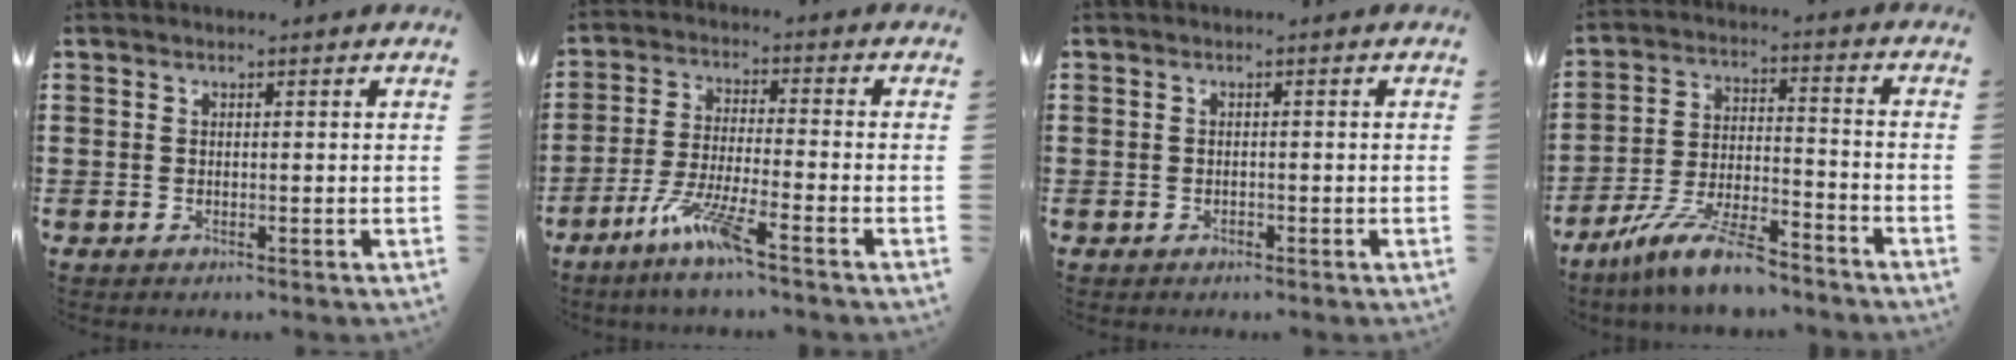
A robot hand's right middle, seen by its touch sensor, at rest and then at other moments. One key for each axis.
{"total": 7.4, "fx": -5.1, "fy": 0.4, "fz": 5.3, "tx": -0.108, "ty": -0.009, "tz": -0.096}
{"total": 1.1, "fx": -1.0, "fy": 0.5, "fz": 0.0, "tx": -0.004, "ty": 0.003, "tz": -0.022}
{"total": 10.8, "fx": -9.1, "fy": 1.6, "fz": 5.7, "tx": -0.109, "ty": 0.021, "tz": -0.176}